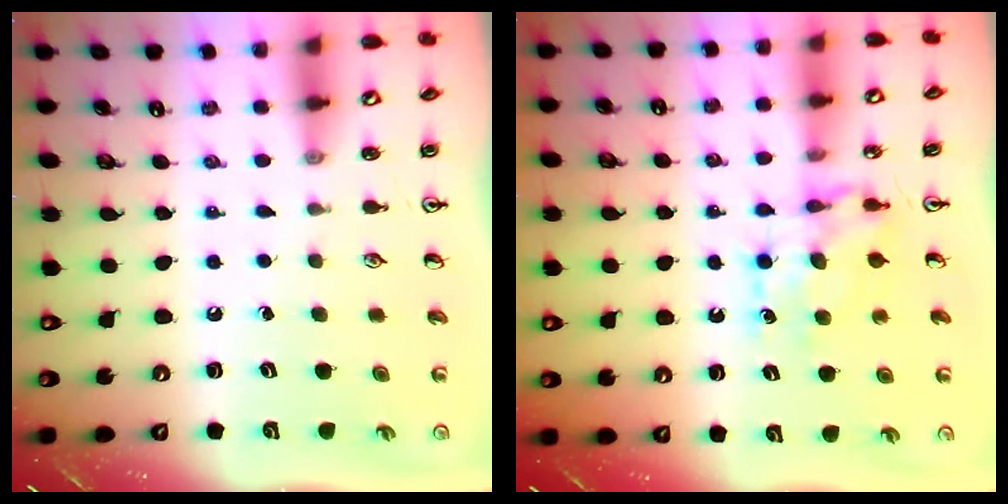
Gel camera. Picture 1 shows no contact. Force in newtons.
{"total": 7.1, "press": 7.1, "slide": 0.7}